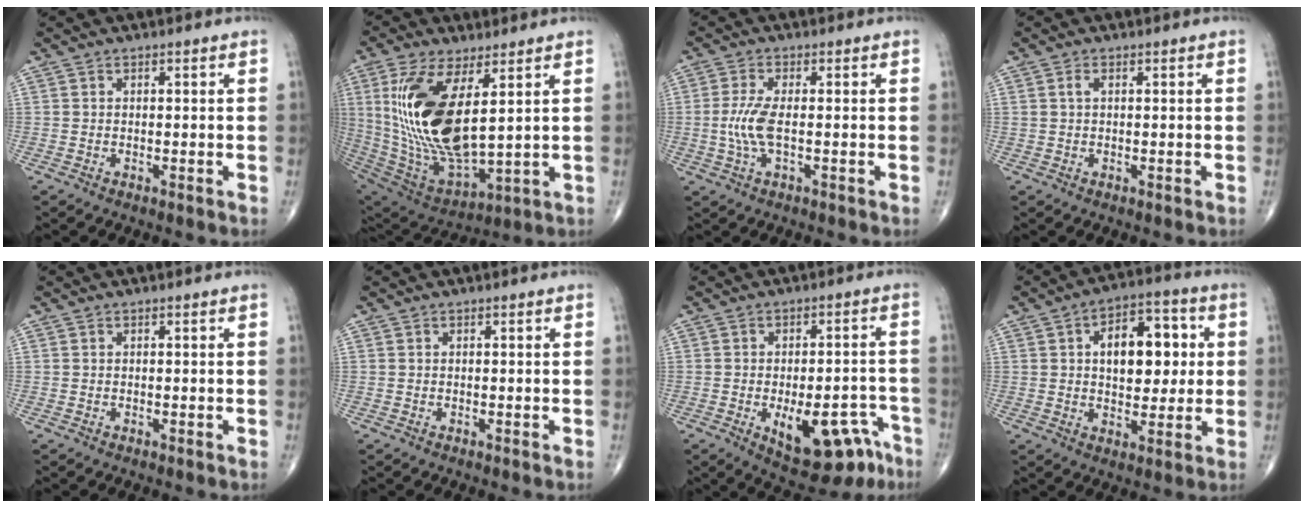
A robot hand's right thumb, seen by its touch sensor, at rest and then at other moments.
{"total": 21.4, "force": [5.1, 8.9, 18.8], "torque": [-0.386, -0.033, 0.112]}
{"total": 5.4, "force": [-0.6, 1.6, 5.1], "torque": [-0.130, 0.000, -0.015]}
{"total": 1.4, "force": [0.4, 0.7, 1.1], "torque": [-0.025, 0.005, 0.011]}
{"total": 0.0}
{"total": 0.0}
{"total": 14.4, "force": [-7.1, 6.7, 10.6], "torque": [-0.117, 0.039, -0.086]}
{"total": 13.3, "force": [2.3, 7.8, 10.5], "torque": [-0.115, 0.012, 0.033]}